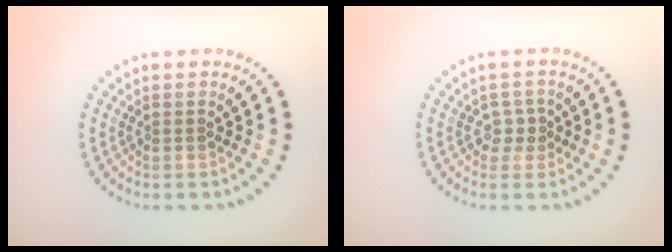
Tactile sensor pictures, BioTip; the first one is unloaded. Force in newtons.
{"total": 1.5, "press": 1.2, "slide": 0.9}